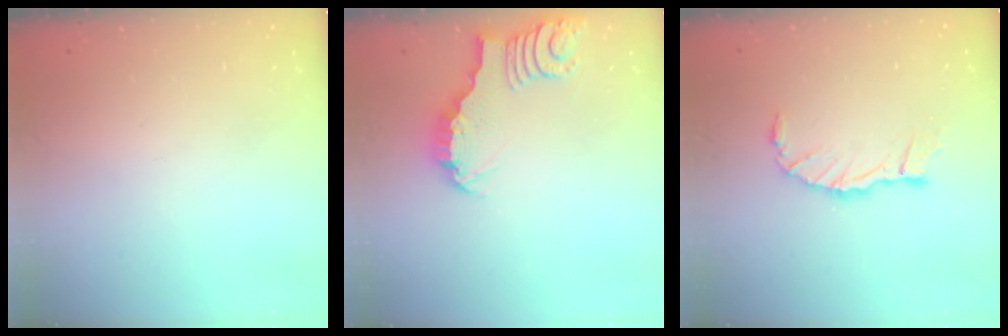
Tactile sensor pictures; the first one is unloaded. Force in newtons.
{"total": 3.6, "press": 3.5, "slide": 0.4}
{"total": 8.0, "press": 8.0, "slide": 0.4}